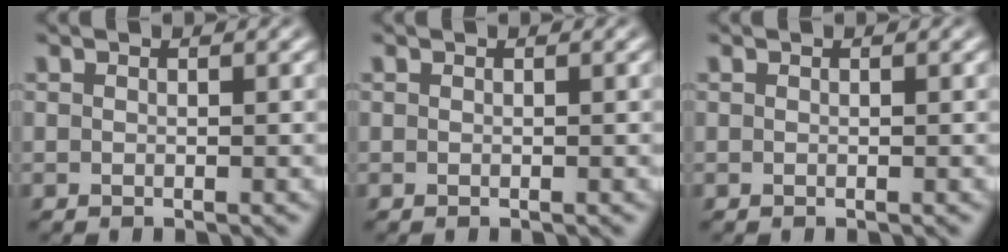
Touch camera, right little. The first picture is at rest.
{"total": 0.0}
{"total": 0.0}